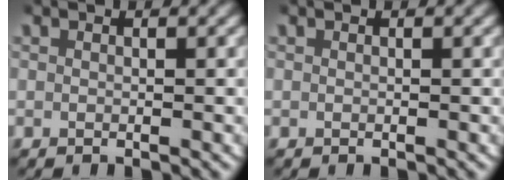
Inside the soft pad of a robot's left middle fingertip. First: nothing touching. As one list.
[{"total": 0.0}]